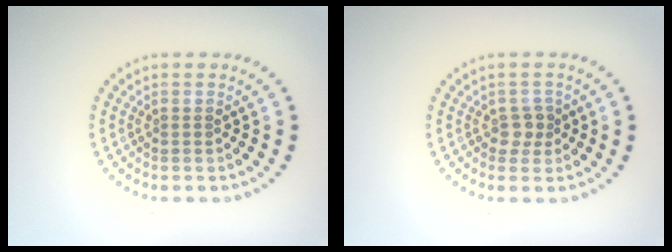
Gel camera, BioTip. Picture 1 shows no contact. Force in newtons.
{"total": 1.6, "press": 1.4, "slide": 0.8}